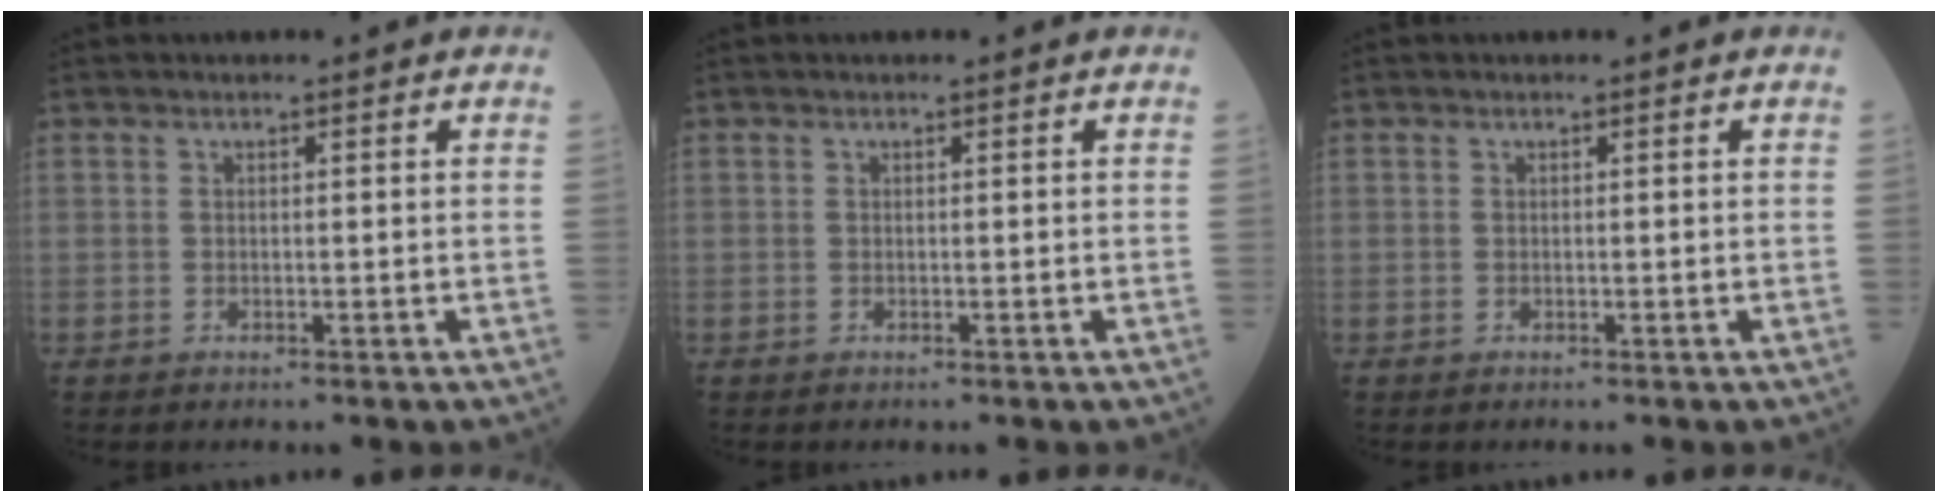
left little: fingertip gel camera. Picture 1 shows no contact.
{"total": 0.0}
{"total": 0.0}